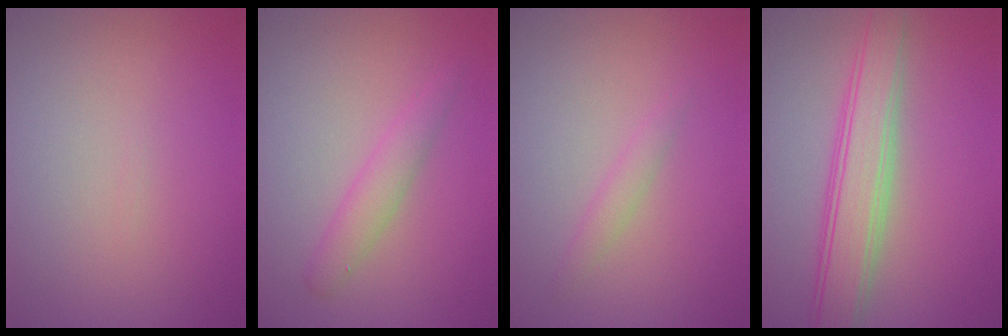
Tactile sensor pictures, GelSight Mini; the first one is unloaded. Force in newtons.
{"total": 1.3, "press": 1.3, "slide": 0.2}
{"total": 1.1, "press": 1.1, "slide": 0.1}
{"total": 5.1, "press": 5.1, "slide": 0.3}